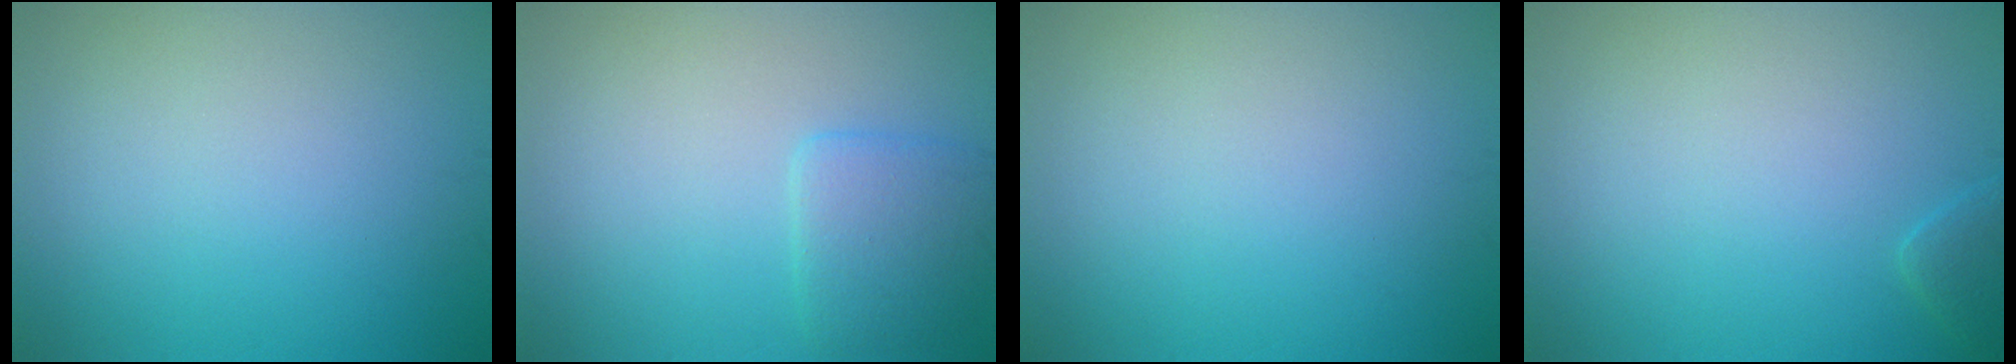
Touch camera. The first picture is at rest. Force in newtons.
{"total": 2.7, "press": 2.7, "slide": 0.2}
{"total": 0.0}
{"total": 1.3, "press": 1.3, "slide": 0.1}